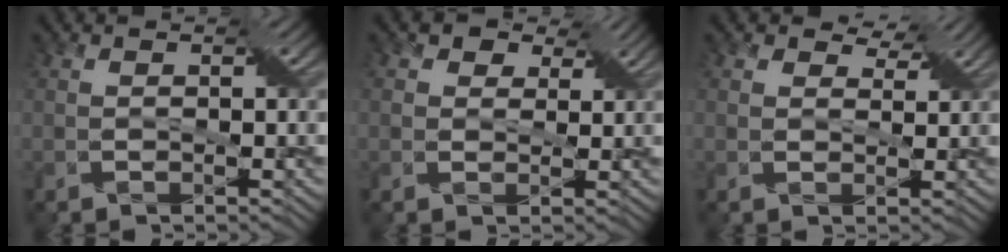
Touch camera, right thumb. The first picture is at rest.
{"total": 5.2, "force": [3.3, 3.4, 2.0], "torque": [-0.048, -0.002, 0.042]}
{"total": 3.9, "force": [3.1, 1.8, 1.4], "torque": [-0.027, -0.005, 0.047]}